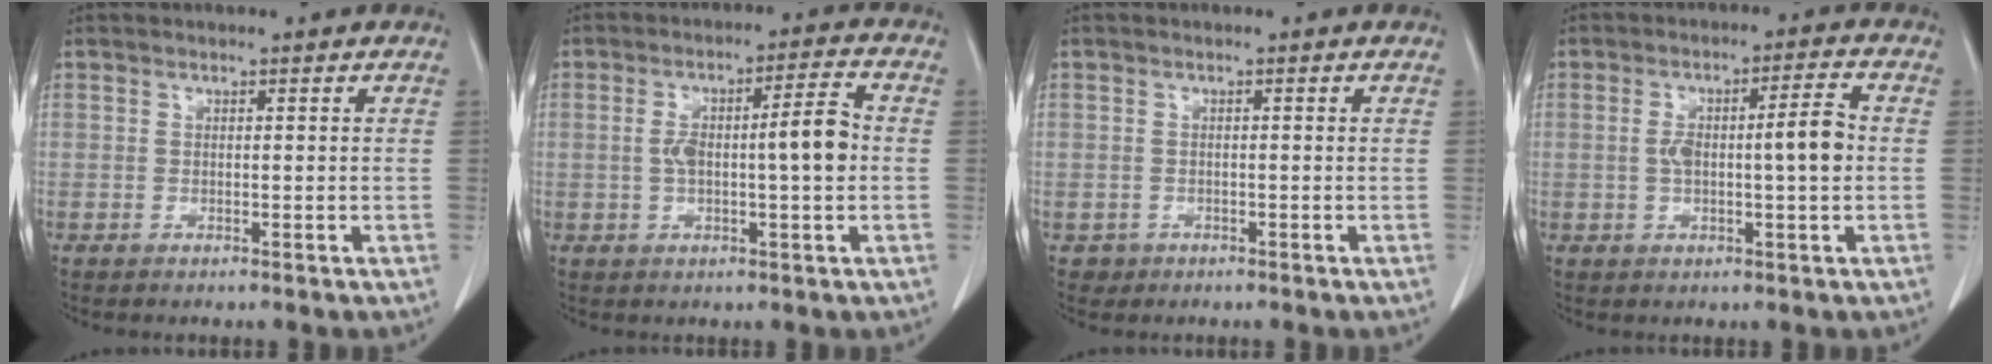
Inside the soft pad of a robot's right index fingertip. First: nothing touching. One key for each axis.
{"total": 8.5, "fx": -0.1, "fy": 1.4, "fz": 8.4, "tx": -0.145, "ty": 0.023, "tz": -0.002}
{"total": 1.6, "fx": -0.7, "fy": 1.5, "fz": -0.2, "tx": 0.002, "ty": 0.008, "tz": -0.010}
{"total": 7.4, "fx": -0.1, "fy": 1.2, "fz": 7.3, "tx": -0.130, "ty": 0.019, "tz": 0.000}